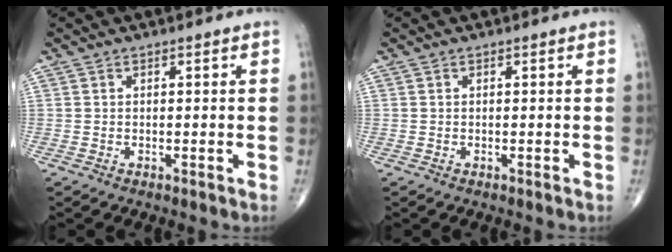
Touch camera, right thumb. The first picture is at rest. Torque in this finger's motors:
{"motor_torque": [-0.11, 0.12, 0.01, -0.01, 0.01]}